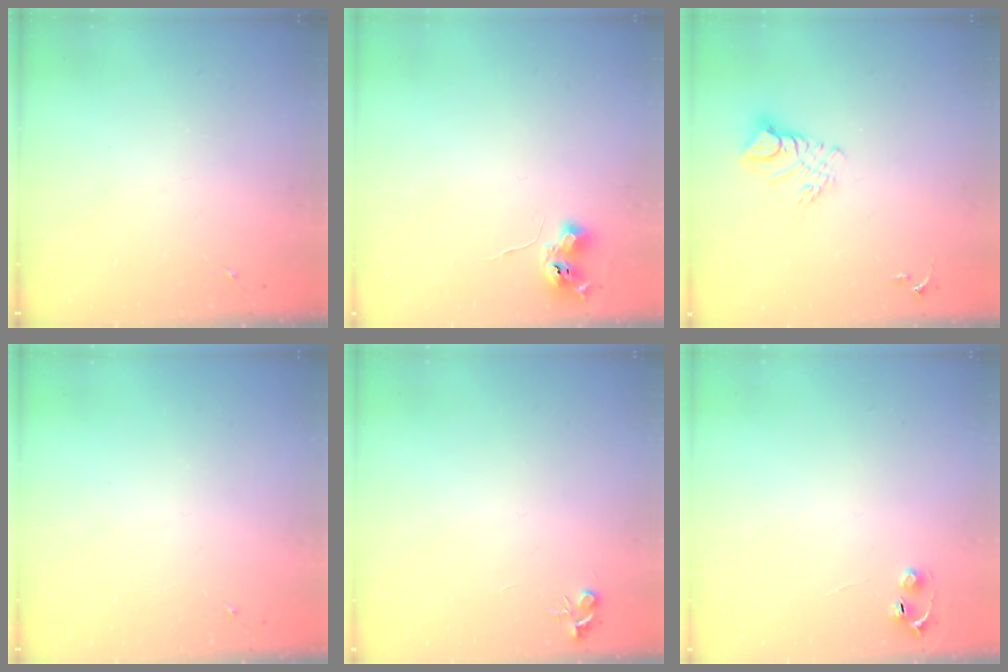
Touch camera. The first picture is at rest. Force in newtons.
{"total": 6.2, "press": 6.1, "slide": 0.8}
{"total": 9.3, "press": 9.3, "slide": 0.9}
{"total": 0.0}
{"total": 4.7, "press": 4.7, "slide": 0.6}
{"total": 4.0, "press": 4.0, "slide": 0.5}